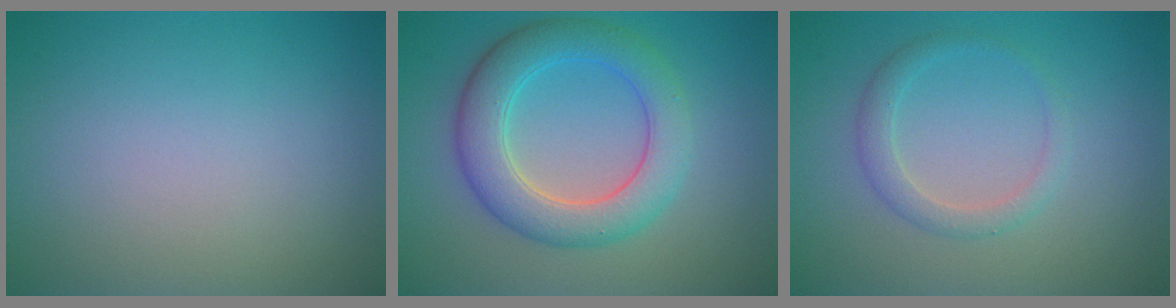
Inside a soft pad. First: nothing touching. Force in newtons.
{"total": 5.9, "press": 5.9, "slide": 0.0}
{"total": 1.9, "press": 1.9, "slide": 0.2}